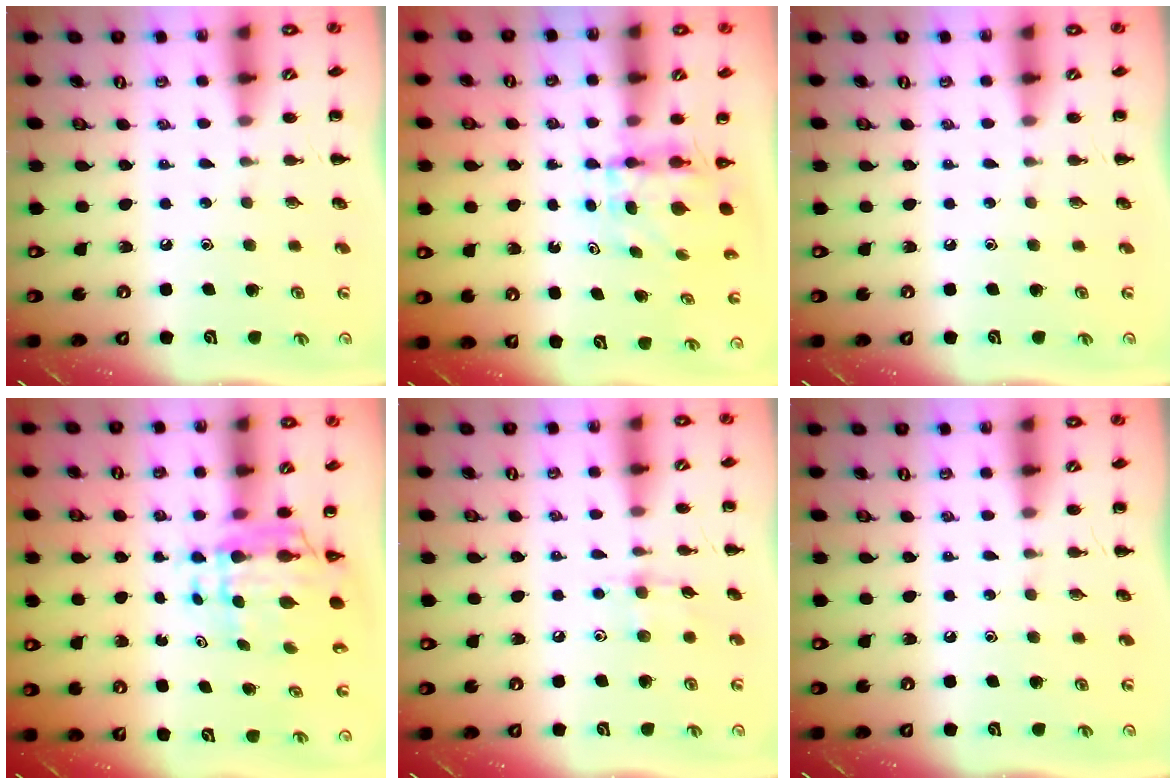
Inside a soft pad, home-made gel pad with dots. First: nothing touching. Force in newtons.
{"total": 3.9, "press": 3.8, "slide": 0.3}
{"total": 0.0}
{"total": 6.6, "press": 6.2, "slide": 2.1}
{"total": 4.8, "press": 4.6, "slide": 1.4}
{"total": 0.0}